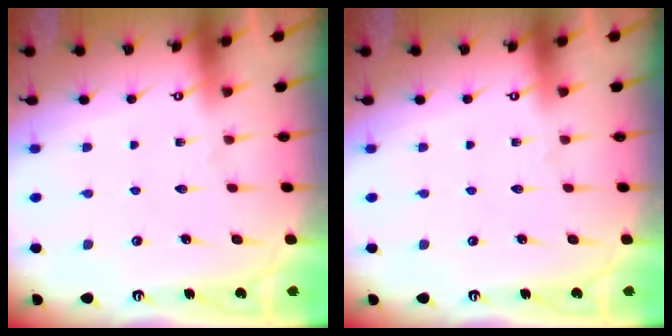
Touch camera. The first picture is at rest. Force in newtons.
{"total": 0.0}